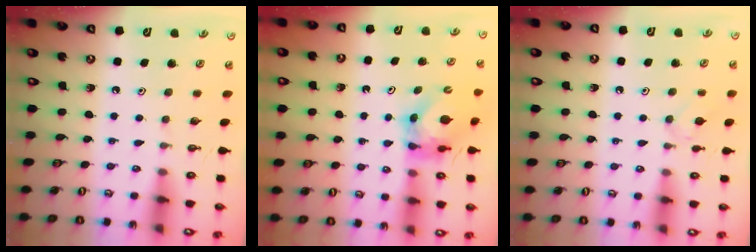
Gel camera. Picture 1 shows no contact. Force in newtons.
{"total": 6.0, "press": 6.0, "slide": 0.4}
{"total": 2.2, "press": 2.1, "slide": 0.6}